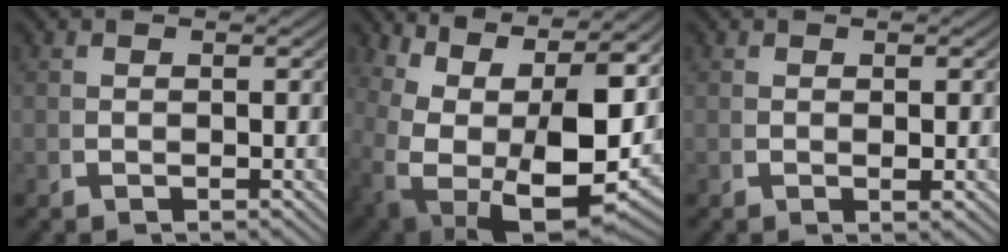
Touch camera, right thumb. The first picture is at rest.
{"total": 16.6, "force": [0.5, 10.4, 12.8], "torque": [-0.264, -0.067, 0.041]}
{"total": 0.8, "force": [0.3, 0.3, 0.7], "torque": [-0.010, 0.000, 0.005]}